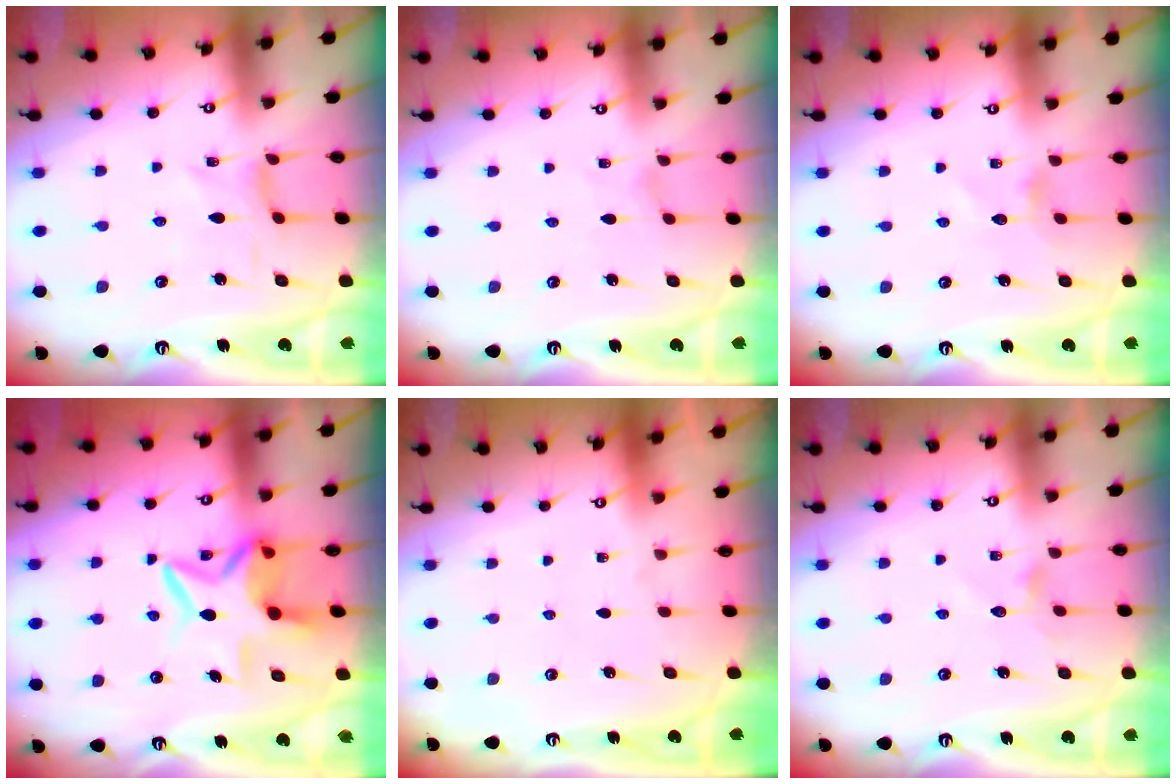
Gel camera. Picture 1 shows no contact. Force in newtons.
{"total": 0.0}
{"total": 2.7, "press": 2.7, "slide": 0.3}
{"total": 10.0, "press": 10.0, "slide": 1.3}
{"total": 0.0}
{"total": 4.1, "press": 4.1, "slide": 0.5}